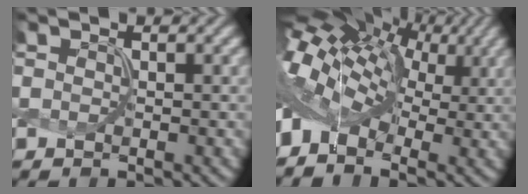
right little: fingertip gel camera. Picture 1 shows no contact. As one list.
[{"total": 11.4, "force": [1.9, 7.1, 8.7], "torque": [-0.187, 0.016, 0.026]}]